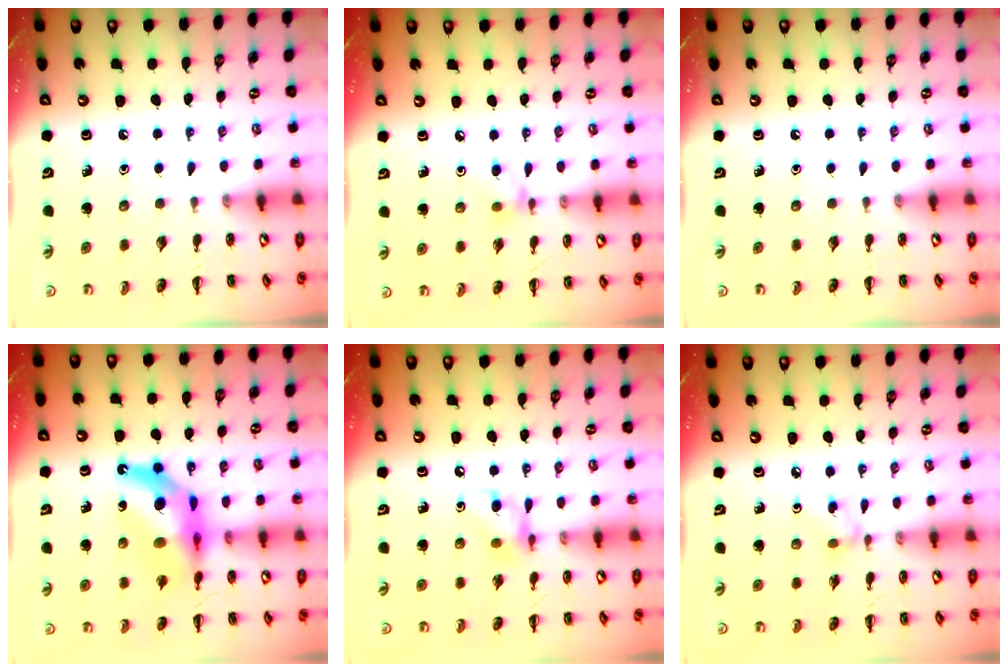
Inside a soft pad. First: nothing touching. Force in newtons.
{"total": 5.2, "press": 5.1, "slide": 1.1}
{"total": 0.0}
{"total": 14.2, "press": 13.6, "slide": 3.9}
{"total": 9.1, "press": 9.0, "slide": 1.3}
{"total": 3.6, "press": 3.3, "slide": 1.4}